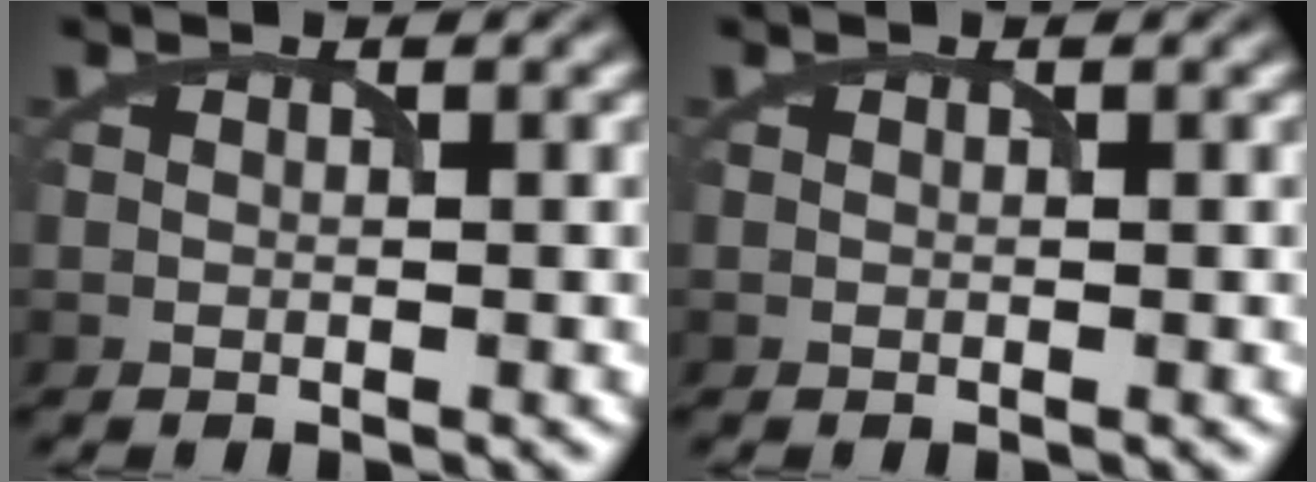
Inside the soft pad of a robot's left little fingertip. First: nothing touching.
{"total": 0.0}